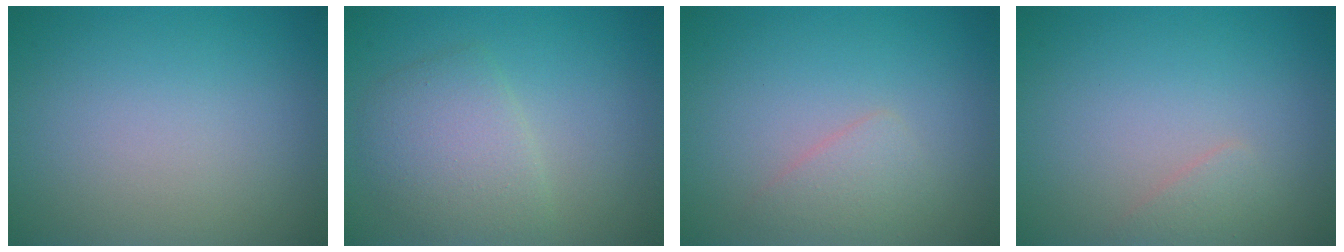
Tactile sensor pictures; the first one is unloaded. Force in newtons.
{"total": 3.7, "press": 3.7, "slide": 0.1}
{"total": 1.7, "press": 1.7, "slide": 0.1}
{"total": 0.9, "press": 0.9, "slide": 0.1}